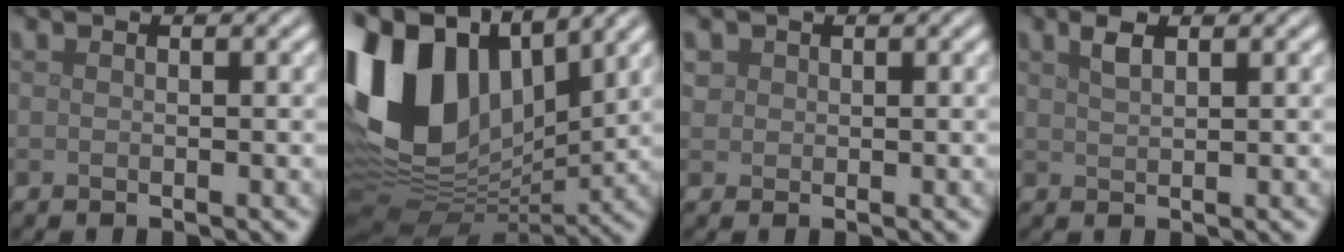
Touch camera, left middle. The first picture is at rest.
{"total": 16.6, "force": [4.4, 10.5, 12.1], "torque": [-0.286, 0.028, 0.068]}
{"total": 1.1, "force": [0.4, 1.0, 0.2], "torque": [0.000, -0.001, 0.007]}
{"total": 1.6, "force": [1.1, 0.6, 1.1], "torque": [-0.023, 0.005, 0.022]}